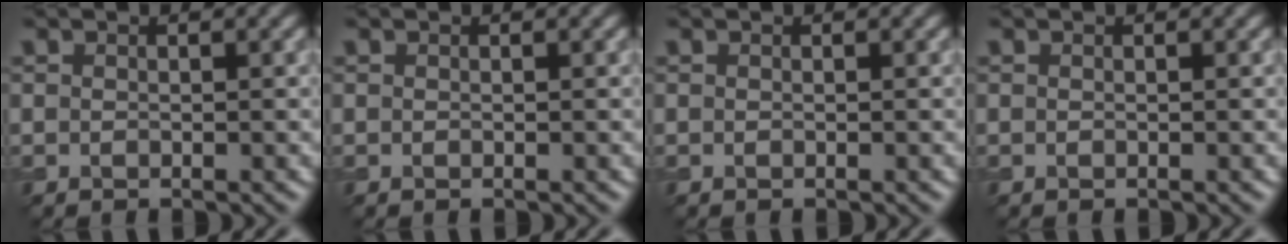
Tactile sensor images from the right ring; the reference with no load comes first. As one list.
[{"total": 0.0}, {"total": 0.0}, {"total": 0.0}]